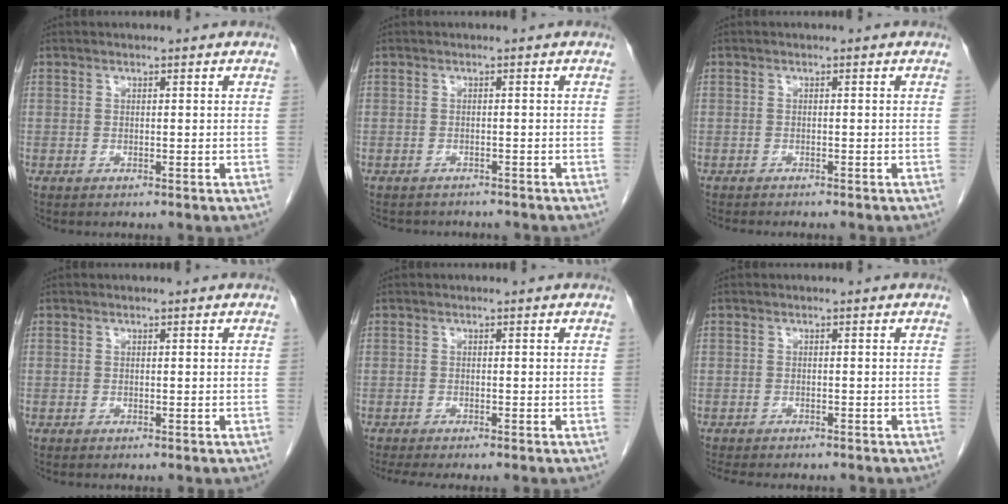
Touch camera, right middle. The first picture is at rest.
{"total": 5.9, "force": [-5.4, 2.0, 1.4], "torque": [-0.020, 0.001, -0.065]}
{"total": 4.0, "force": [-3.5, 0.5, 1.8], "torque": [-0.026, -0.009, -0.043]}
{"total": 0.0}
{"total": 5.1, "force": [-4.3, 0.4, 2.6], "torque": [-0.031, -0.012, -0.064]}
{"total": 7.9, "force": [-7.0, 1.9, 3.3], "torque": [-0.044, -0.006, -0.092]}